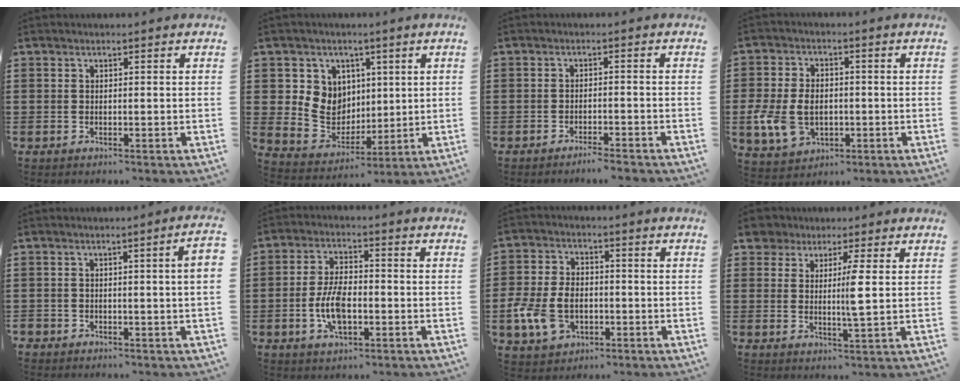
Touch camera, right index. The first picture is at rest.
{"total": 7.7, "force": [2.0, 7.2, 1.5], "torque": [-0.059, -0.001, 0.044]}
{"total": 2.1, "force": [-2.0, -0.1, 0.7], "torque": [-0.014, 0.000, -0.040]}
{"total": 7.3, "force": [-1.3, 5.5, 4.7], "torque": [-0.122, 0.004, -0.030]}
{"total": 2.3, "force": [-1.1, 0.3, 2.0], "torque": [-0.030, -0.002, -0.021]}
{"total": 7.3, "force": [-1.8, 3.5, 6.1], "torque": [-0.139, 0.002, -0.040]}
{"total": 8.1, "force": [-2.1, 5.9, 5.2], "torque": [-0.134, 0.007, -0.043]}
{"total": 5.3, "force": [2.8, 1.7, 4.2], "torque": [-0.067, -0.011, 0.043]}